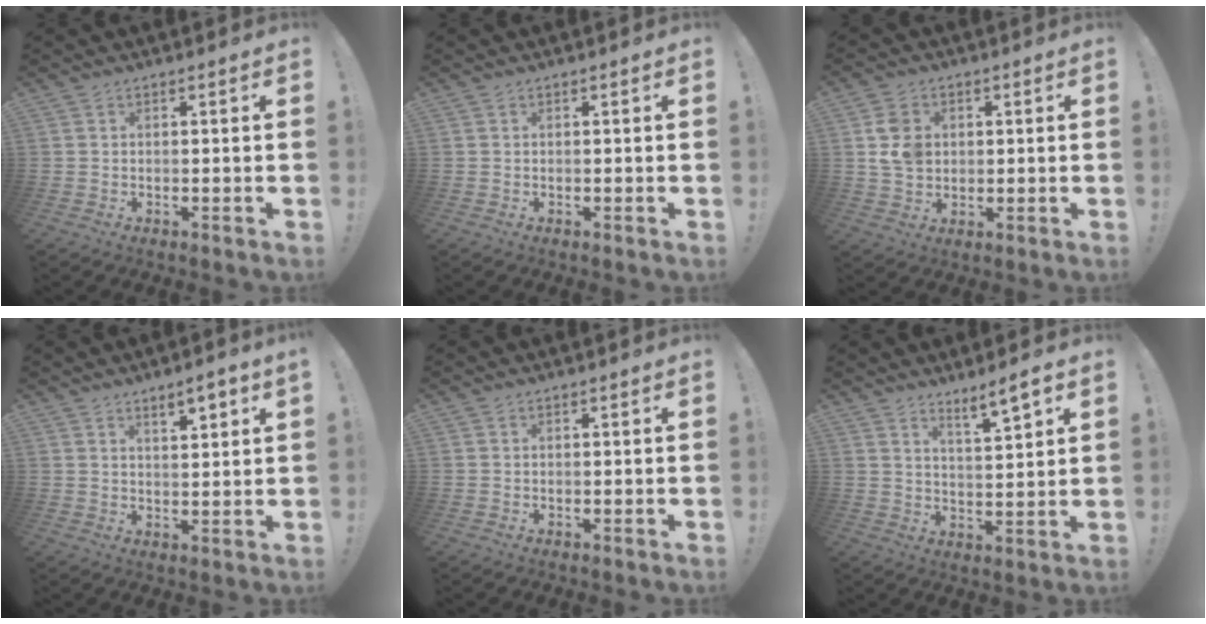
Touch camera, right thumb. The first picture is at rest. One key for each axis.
{"total": 0.0}
{"total": 8.7, "fx": 1.6, "fy": 7.3, "fz": 4.4, "tx": -0.076, "ty": 0.007, "tz": 0.034}
{"total": 4.9, "fx": 3.5, "fy": 1.0, "fz": 3.3, "tx": -0.038, "ty": -0.020, "tz": 0.054}
{"total": 0.0}
{"total": 6.6, "fx": 5.0, "fy": 0.5, "fz": 4.3, "tx": -0.054, "ty": -0.038, "tz": 0.079}